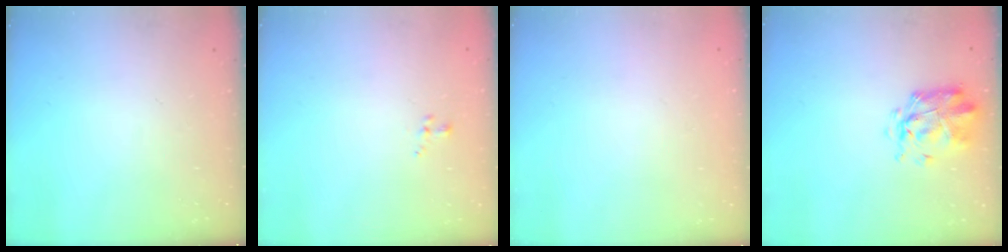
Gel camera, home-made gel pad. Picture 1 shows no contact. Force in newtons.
{"total": 0.8, "press": 0.6, "slide": 0.6}
{"total": 1.7, "press": 1.7, "slide": 0.2}
{"total": 3.0, "press": 2.8, "slide": 1.0}